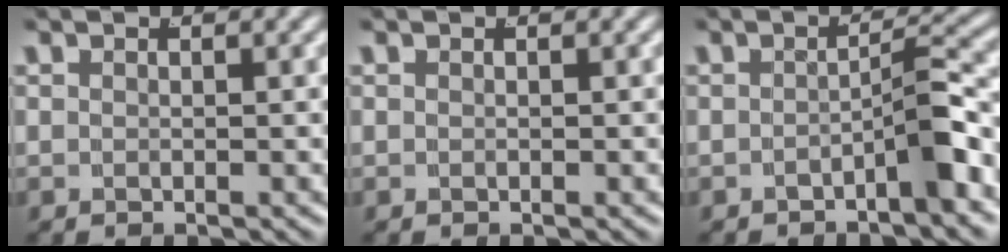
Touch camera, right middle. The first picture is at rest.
{"total": 0.0}
{"total": 3.0, "force": [-1.7, 0.0, 2.5], "torque": [-0.022, 0.011, -0.032]}